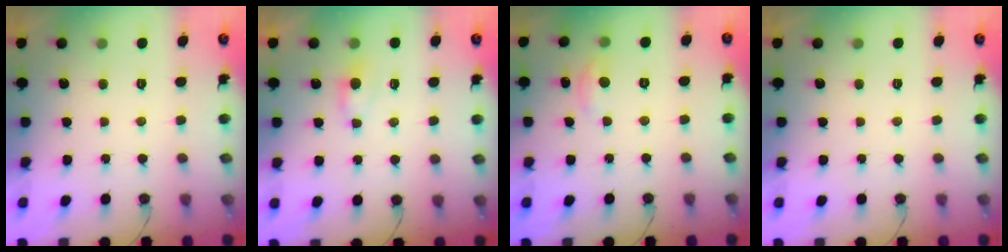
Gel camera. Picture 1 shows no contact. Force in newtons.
{"total": 3.8, "press": 3.8, "slide": 0.5}
{"total": 2.7, "press": 2.7, "slide": 0.4}
{"total": 0.0}